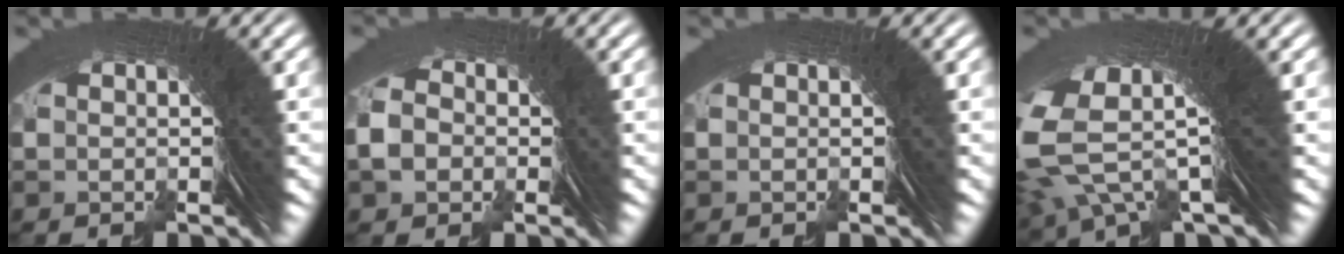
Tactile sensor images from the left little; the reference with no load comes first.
{"total": 2.8, "force": [-0.5, 2.7, 0.7], "torque": [-0.005, 0.012, -0.018]}
{"total": 0.0}
{"total": 9.9, "force": [2.7, 5.1, 8.1], "torque": [-0.190, -0.013, 0.047]}